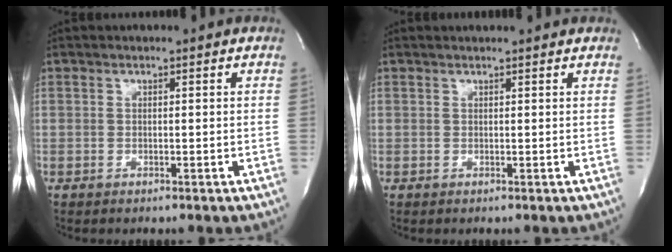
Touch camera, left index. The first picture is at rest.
{"total": 3.3, "force": [3.2, 0.3, 1.0], "torque": [-0.017, 0.018, 0.034]}